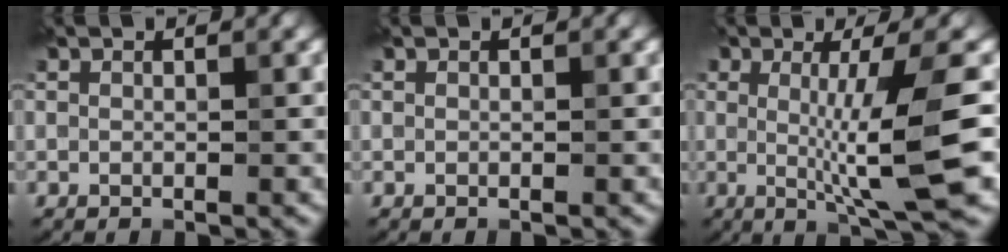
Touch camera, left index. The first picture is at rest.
{"total": 0.0}
{"total": 8.1, "force": [0.0, 1.3, 7.9], "torque": [-0.115, -0.009, 0.002]}